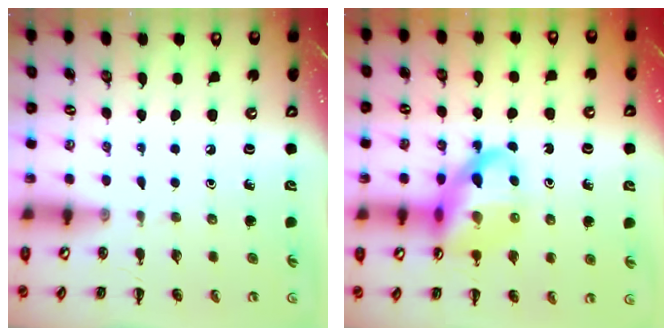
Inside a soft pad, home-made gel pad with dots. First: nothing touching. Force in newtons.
{"total": 14.7, "press": 14.2, "slide": 3.9}